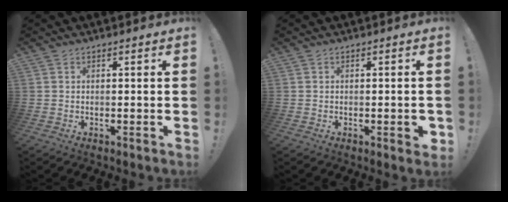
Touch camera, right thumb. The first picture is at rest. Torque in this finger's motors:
{"motor_torque": [0.46, 0.25, 0.25, -0.30, 0.00]}